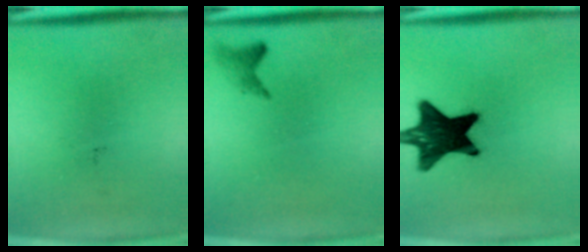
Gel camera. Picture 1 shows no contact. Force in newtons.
{"total": 1.4}
{"total": 15.3}